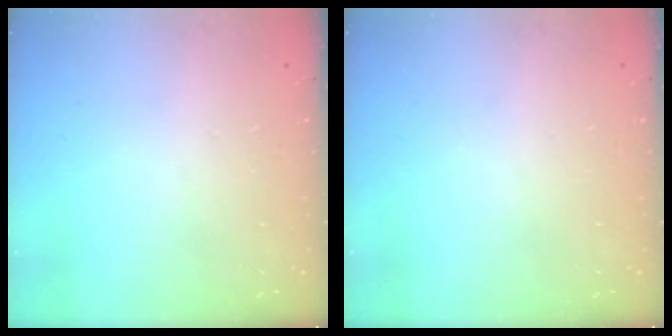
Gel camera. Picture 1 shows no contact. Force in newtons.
{"total": 0.0}